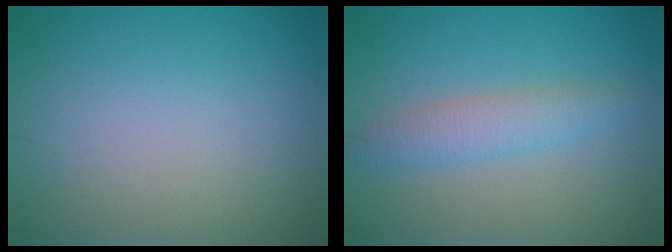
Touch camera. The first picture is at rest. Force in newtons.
{"total": 2.7, "press": 2.7, "slide": 0.0}